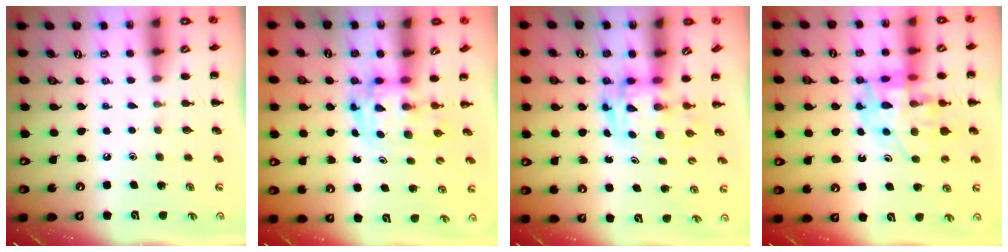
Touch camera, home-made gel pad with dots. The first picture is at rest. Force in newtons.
{"total": 3.0, "press": 2.9, "slide": 0.5}
{"total": 2.8, "press": 2.7, "slide": 0.5}
{"total": 16.0, "press": 15.5, "slide": 4.0}